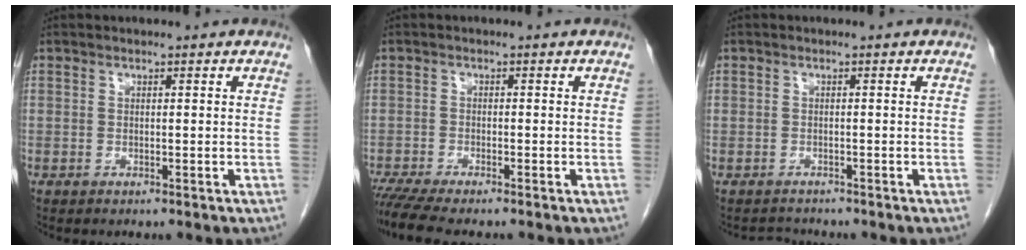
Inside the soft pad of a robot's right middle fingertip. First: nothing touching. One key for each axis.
{"total": 5.2, "fx": -4.5, "fy": -0.2, "fz": 2.6, "tx": -0.042, "ty": -0.016, "tz": -0.077}
{"total": 1.3, "fx": -1.0, "fy": 0.4, "fz": -0.7, "tx": 0.002, "ty": -0.005, "tz": -0.021}